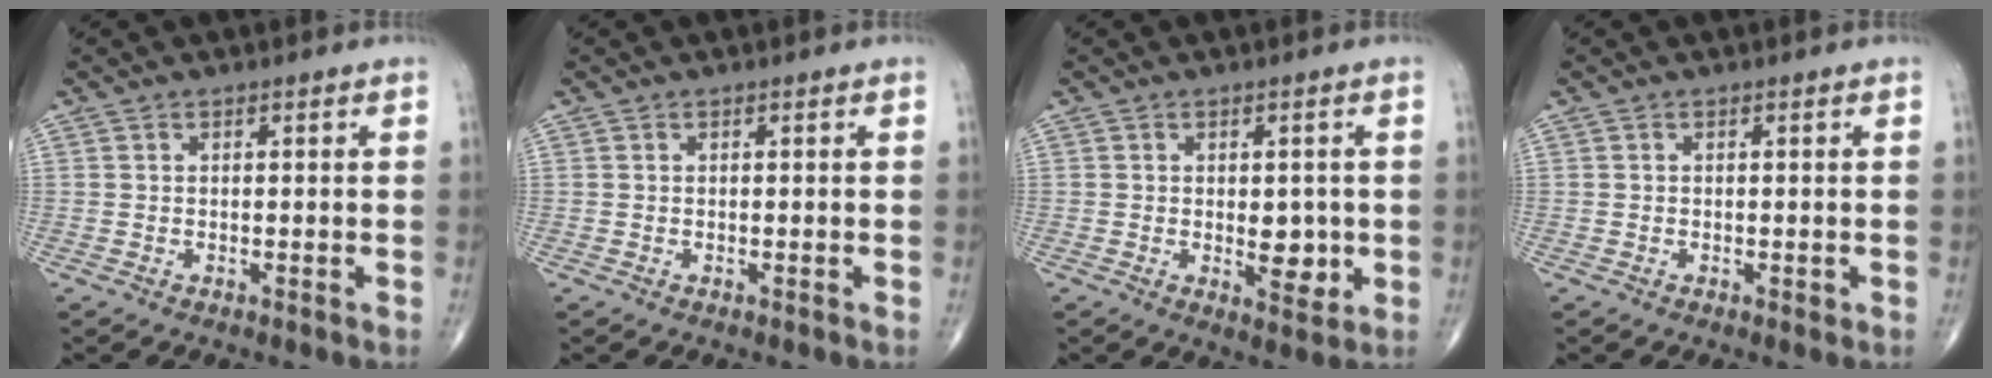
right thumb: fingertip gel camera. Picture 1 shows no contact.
{"total": 0.0}
{"total": 5.6, "force": [-0.4, 2.9, 4.8], "torque": [-0.046, -0.008, 0.001]}
{"total": 0.6, "force": [-0.2, 0.3, 0.4], "torque": [-0.007, -0.001, -0.003]}